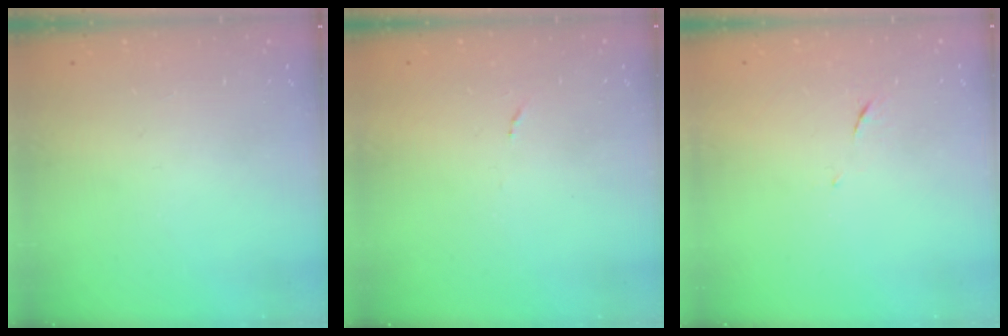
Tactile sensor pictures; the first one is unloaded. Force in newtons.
{"total": 4.6, "press": 4.6, "slide": 0.6}
{"total": 5.1, "press": 5.1, "slide": 0.4}